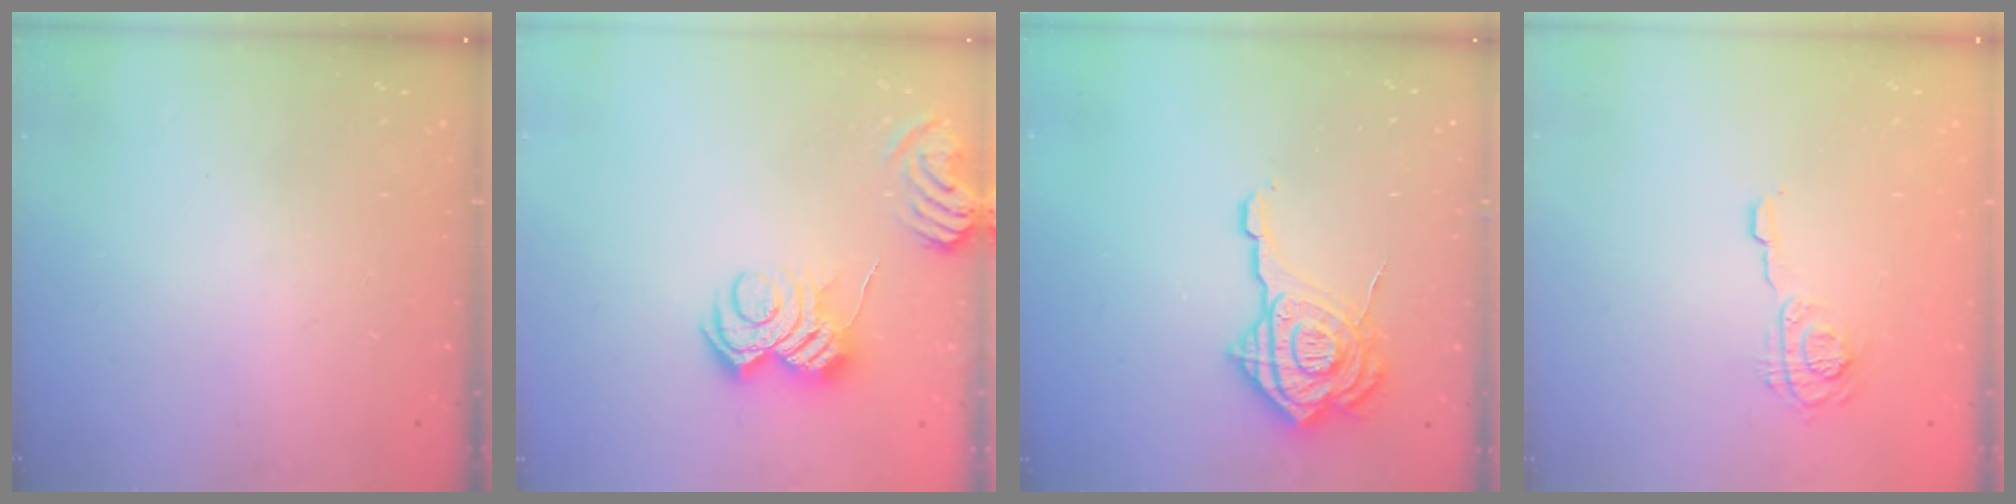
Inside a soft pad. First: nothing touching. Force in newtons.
{"total": 10.1, "press": 10.1, "slide": 0.8}
{"total": 20.2, "press": 20.1, "slide": 2.2}
{"total": 8.7, "press": 8.7, "slide": 0.6}